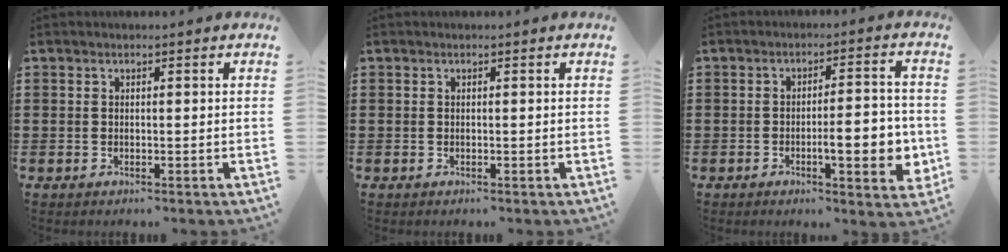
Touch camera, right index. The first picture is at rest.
{"total": 0.0}
{"total": 8.4, "force": [-2.0, 2.5, 7.7], "torque": [-0.100, -0.006, -0.035]}